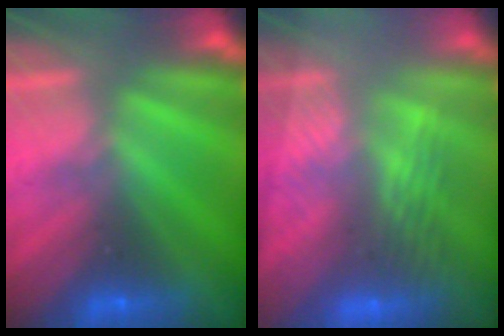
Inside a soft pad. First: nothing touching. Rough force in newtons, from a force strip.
{"total": 2.9}